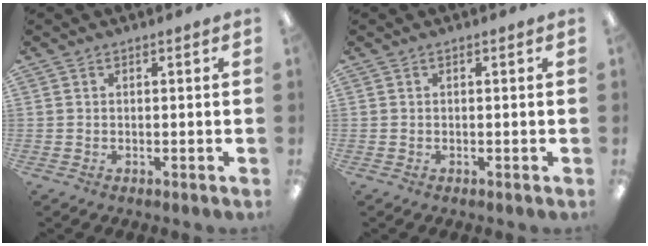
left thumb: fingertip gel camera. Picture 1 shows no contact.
{"total": 0.0}